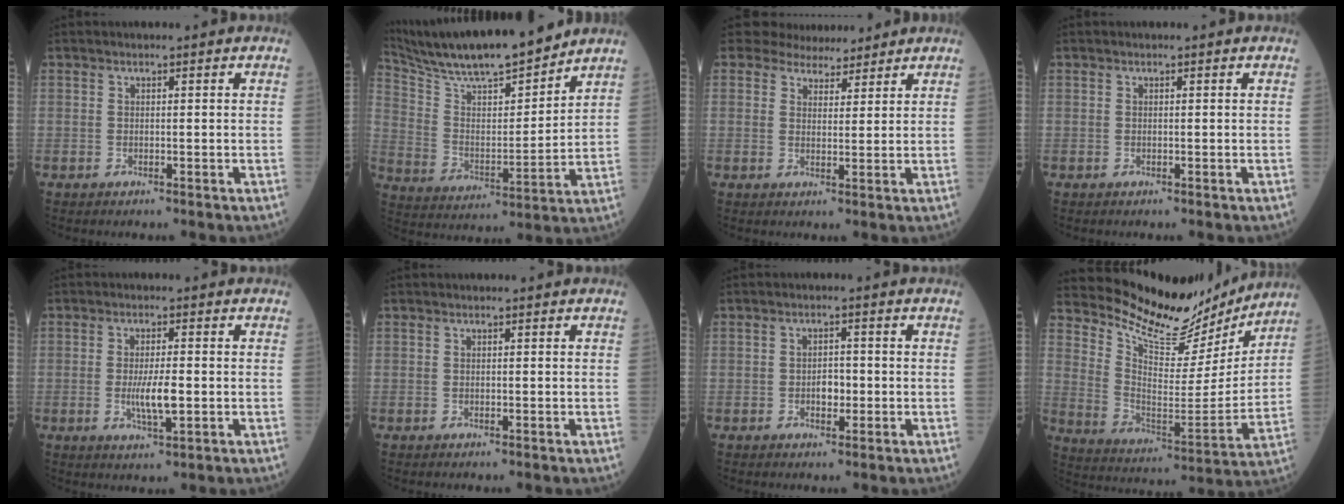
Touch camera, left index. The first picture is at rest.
{"total": 18.3, "force": [16.5, 1.6, 7.8], "torque": [-0.156, 0.004, 0.288]}
{"total": 5.7, "force": [5.3, 2.0, 0.6], "torque": [-0.007, 0.001, 0.077]}
{"total": 0.0}
{"total": 4.7, "force": [-0.6, 0.9, 4.6], "torque": [-0.093, -0.007, -0.009]}
{"total": 0.0}
{"total": 2.4, "force": [-0.5, 1.4, 1.9], "torque": [-0.028, 0.004, -0.007]}
{"total": 17.2, "force": [16.2, 3.7, 4.2], "torque": [-0.087, -0.043, 0.250]}